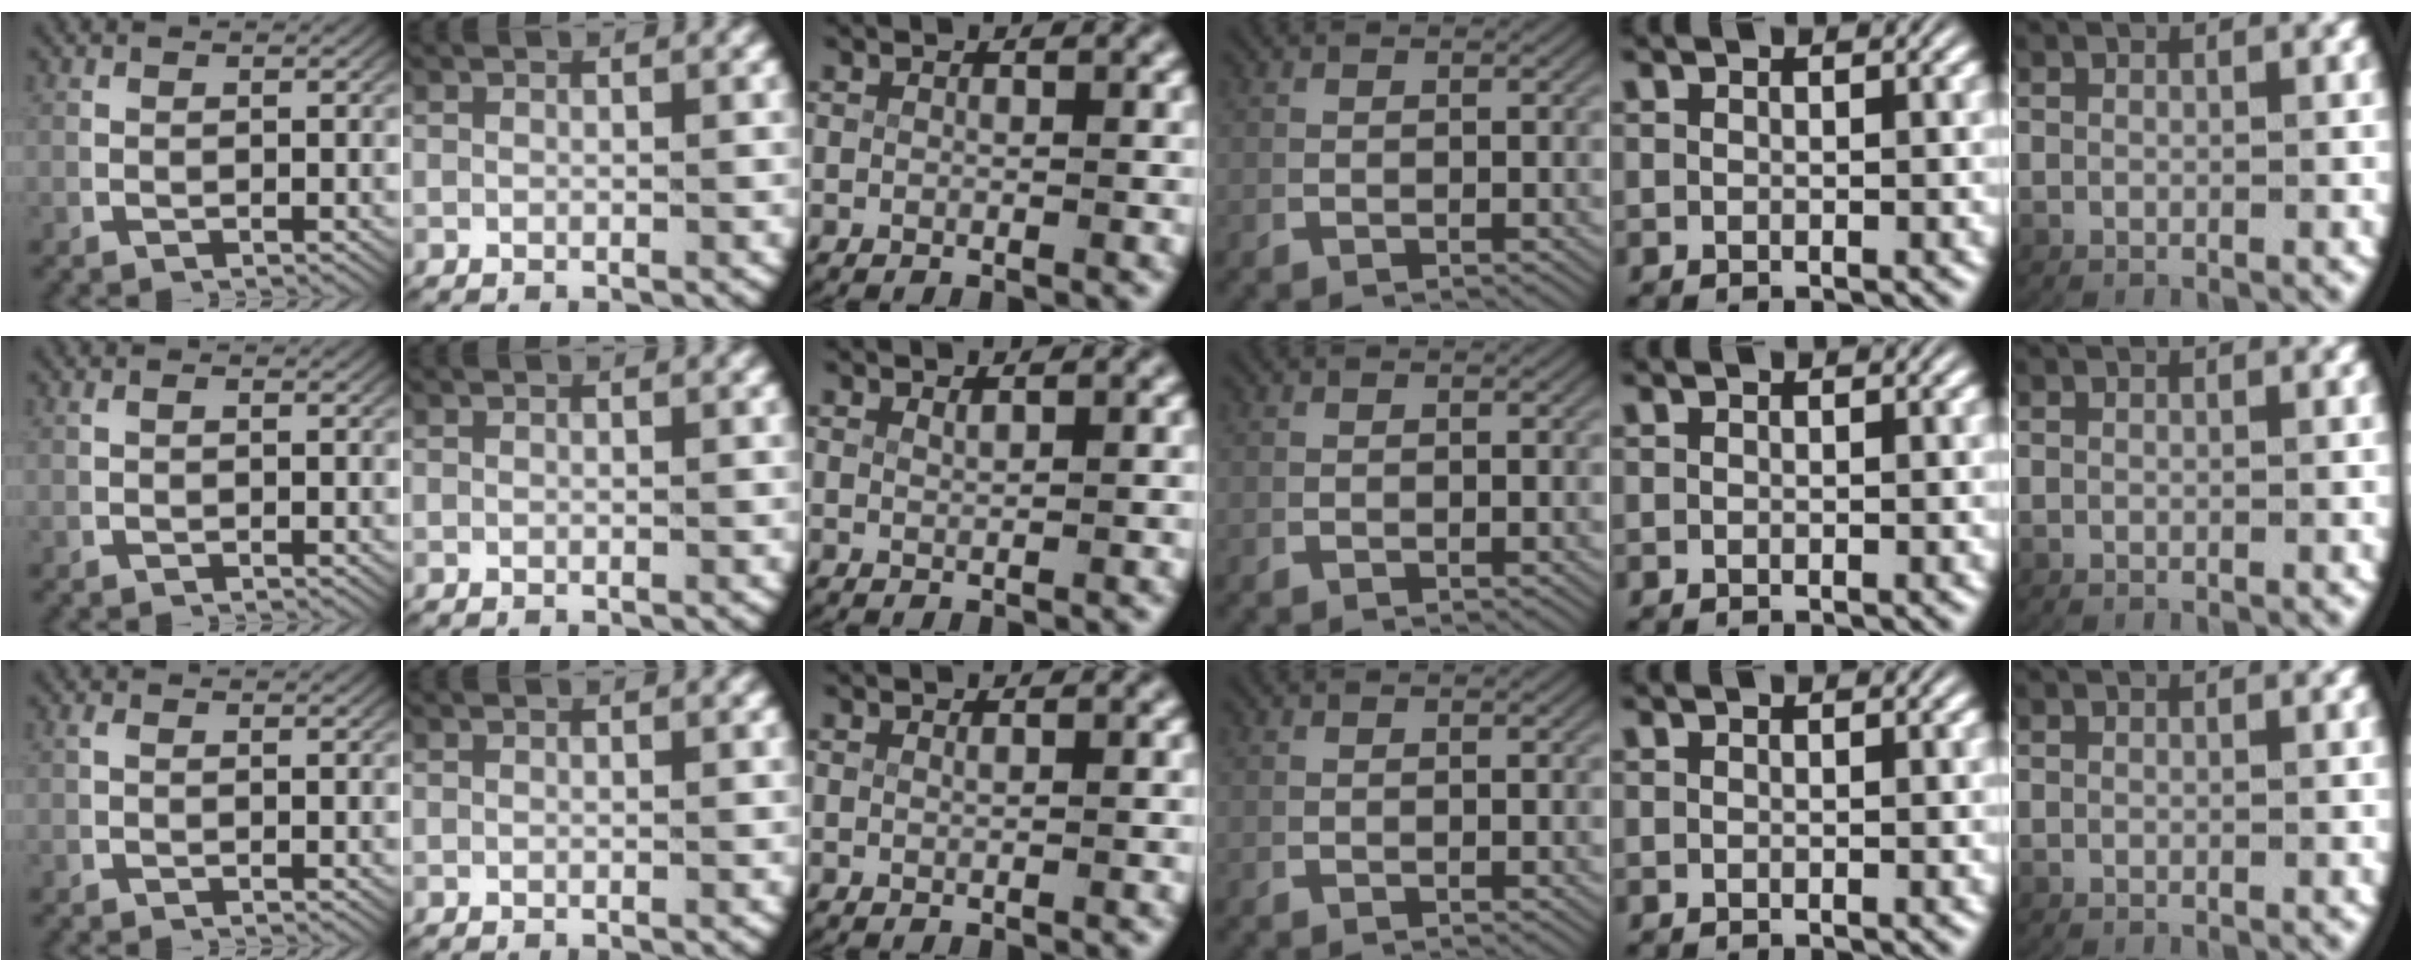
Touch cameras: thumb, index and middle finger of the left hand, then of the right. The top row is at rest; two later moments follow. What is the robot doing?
{"motion": "lift_and_place", "object": "paper"}